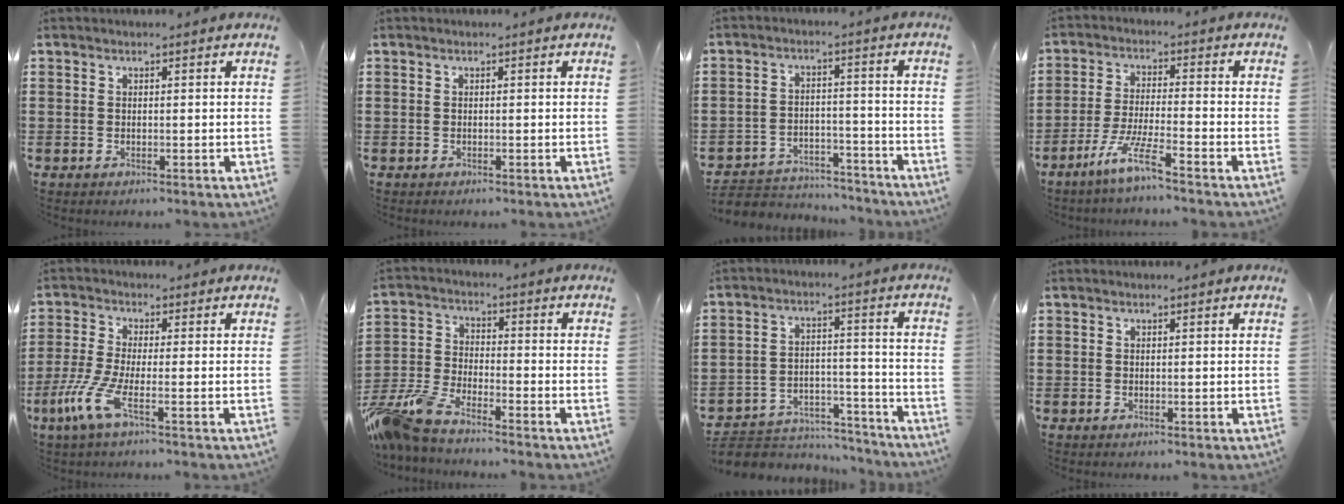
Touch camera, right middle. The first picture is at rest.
{"total": 0.0}
{"total": 4.7, "force": [-4.6, 1.1, 0.2], "torque": [-0.013, 0.010, -0.097]}
{"total": 6.7, "force": [-4.7, 0.3, 4.7], "torque": [-0.107, -0.011, -0.094]}
{"total": 5.9, "force": [-2.3, 1.0, 5.3], "torque": [-0.136, -0.018, -0.051]}
{"total": 7.5, "force": [-6.7, 1.1, 3.3], "torque": [-0.101, -0.009, -0.139]}
{"total": 5.8, "force": [-5.5, 1.6, 0.5], "torque": [-0.014, 0.015, -0.113]}
{"total": 0.0}